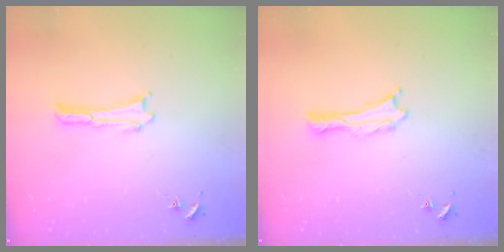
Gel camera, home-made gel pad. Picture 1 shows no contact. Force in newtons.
{"total": 0.0}